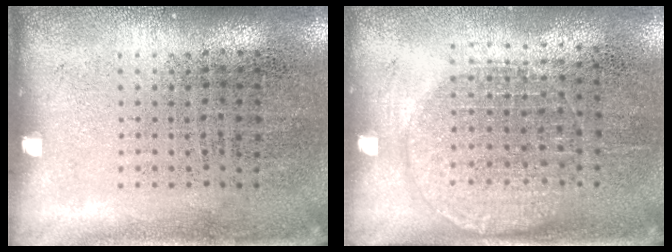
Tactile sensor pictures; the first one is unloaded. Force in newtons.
{"total": 1.3, "press": 1.2, "slide": 0.5}